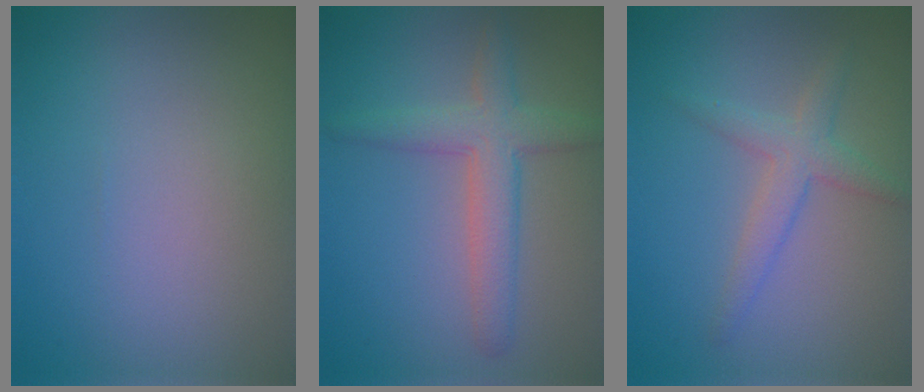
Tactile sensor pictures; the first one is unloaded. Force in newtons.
{"total": 4.0, "press": 4.0, "slide": 0.3}
{"total": 2.6, "press": 2.6, "slide": 0.2}